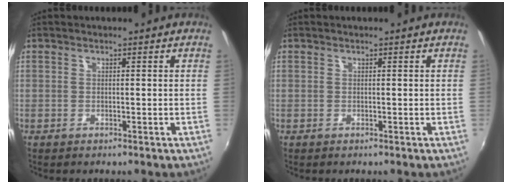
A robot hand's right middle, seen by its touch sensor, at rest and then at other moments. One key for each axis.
{"total": 0.0}